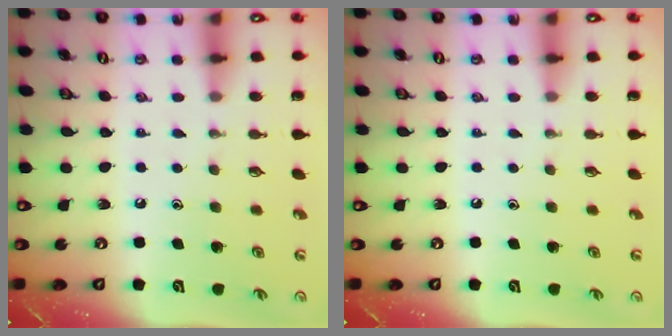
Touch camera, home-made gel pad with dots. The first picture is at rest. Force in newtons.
{"total": 0.0}